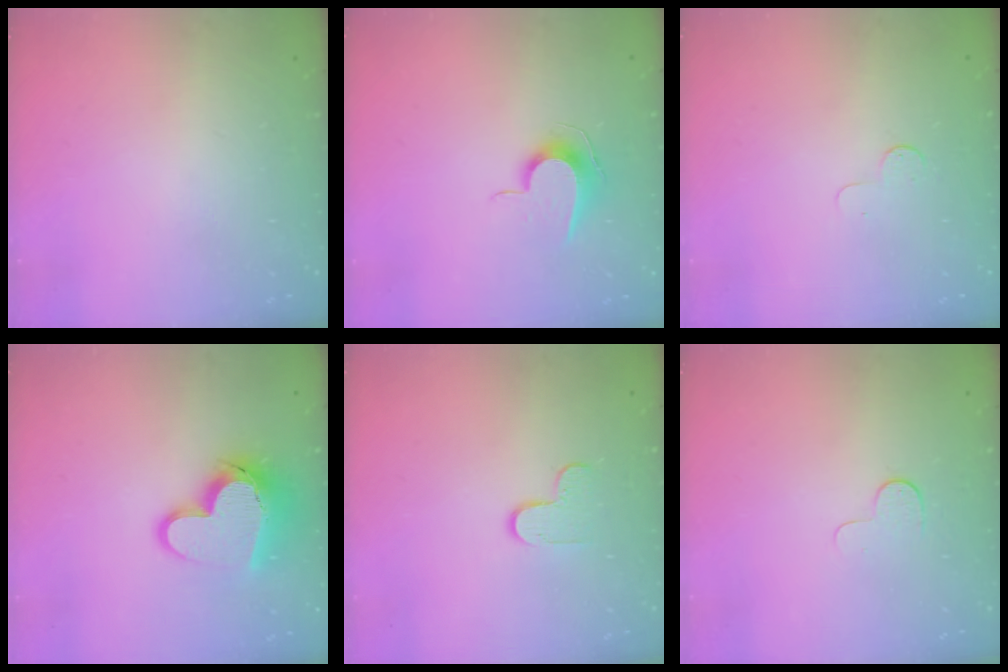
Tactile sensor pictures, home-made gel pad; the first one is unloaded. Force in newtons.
{"total": 8.8, "press": 8.7, "slide": 0.8}
{"total": 4.1, "press": 4.0, "slide": 0.4}
{"total": 16.9, "press": 16.7, "slide": 2.4}
{"total": 5.1, "press": 5.0, "slide": 0.5}
{"total": 3.9, "press": 3.9, "slide": 0.3}